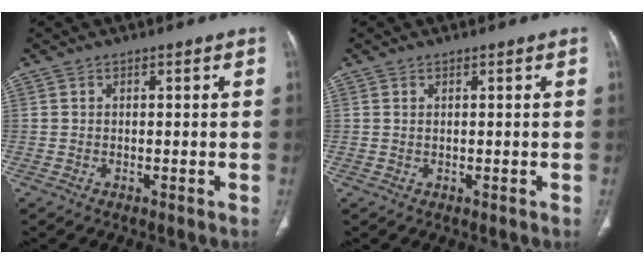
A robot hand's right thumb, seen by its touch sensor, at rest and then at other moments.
{"total": 0.0}